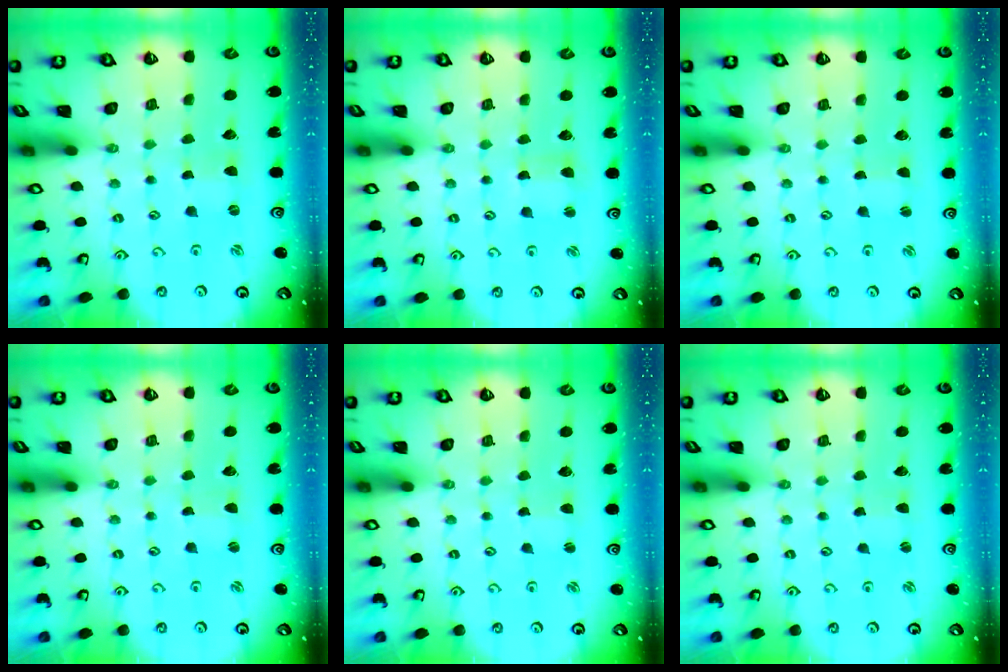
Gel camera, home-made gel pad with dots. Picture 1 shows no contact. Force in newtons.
{"total": 2.0, "press": 2.0, "slide": 0.3}
{"total": 0.6, "press": 0.6, "slide": 0.0}
{"total": 0.0}
{"total": 1.4, "press": 1.4, "slide": 0.3}
{"total": 1.5, "press": 1.5, "slide": 0.3}